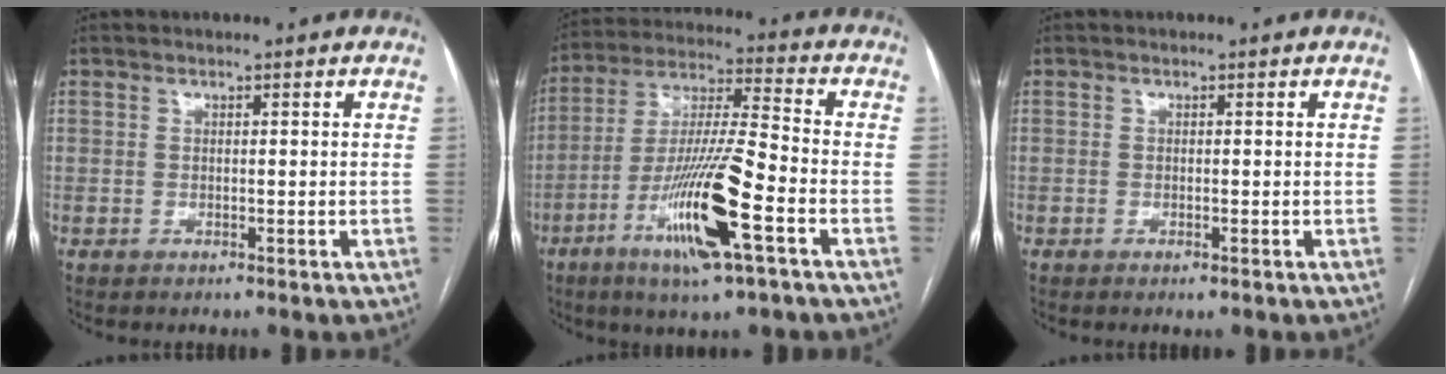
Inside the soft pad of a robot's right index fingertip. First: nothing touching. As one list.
[{"total": 15.9, "force": [-6.7, 0.8, 14.3], "torque": [-0.281, -0.016, -0.122]}, {"total": 0.7, "force": [-0.4, 0.0, 0.5], "torque": [-0.009, -0.001, -0.005]}]